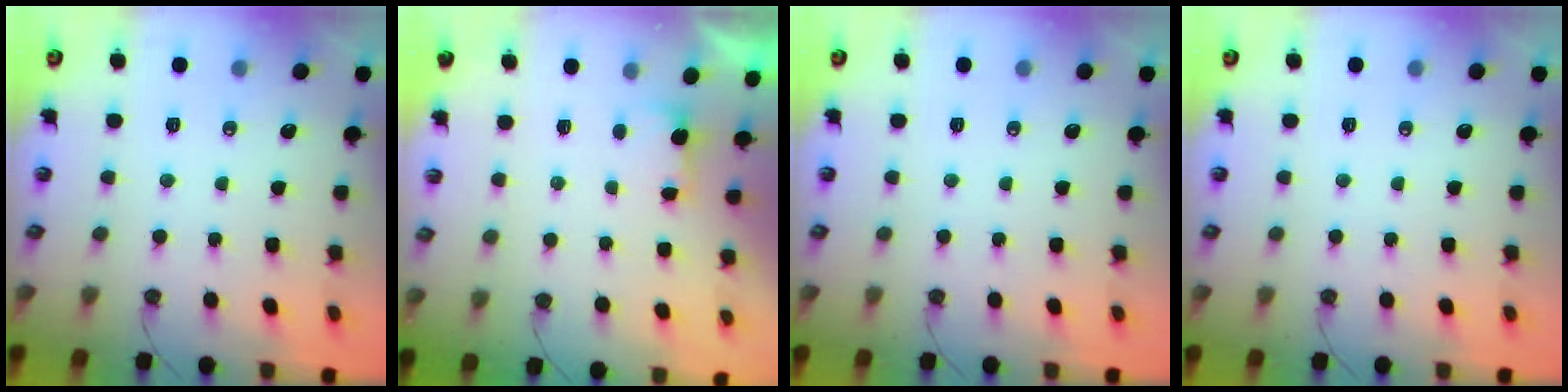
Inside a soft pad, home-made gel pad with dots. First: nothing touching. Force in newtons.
{"total": 1.0, "press": 0.6, "slide": 0.8}
{"total": 0.0}
{"total": 0.0}